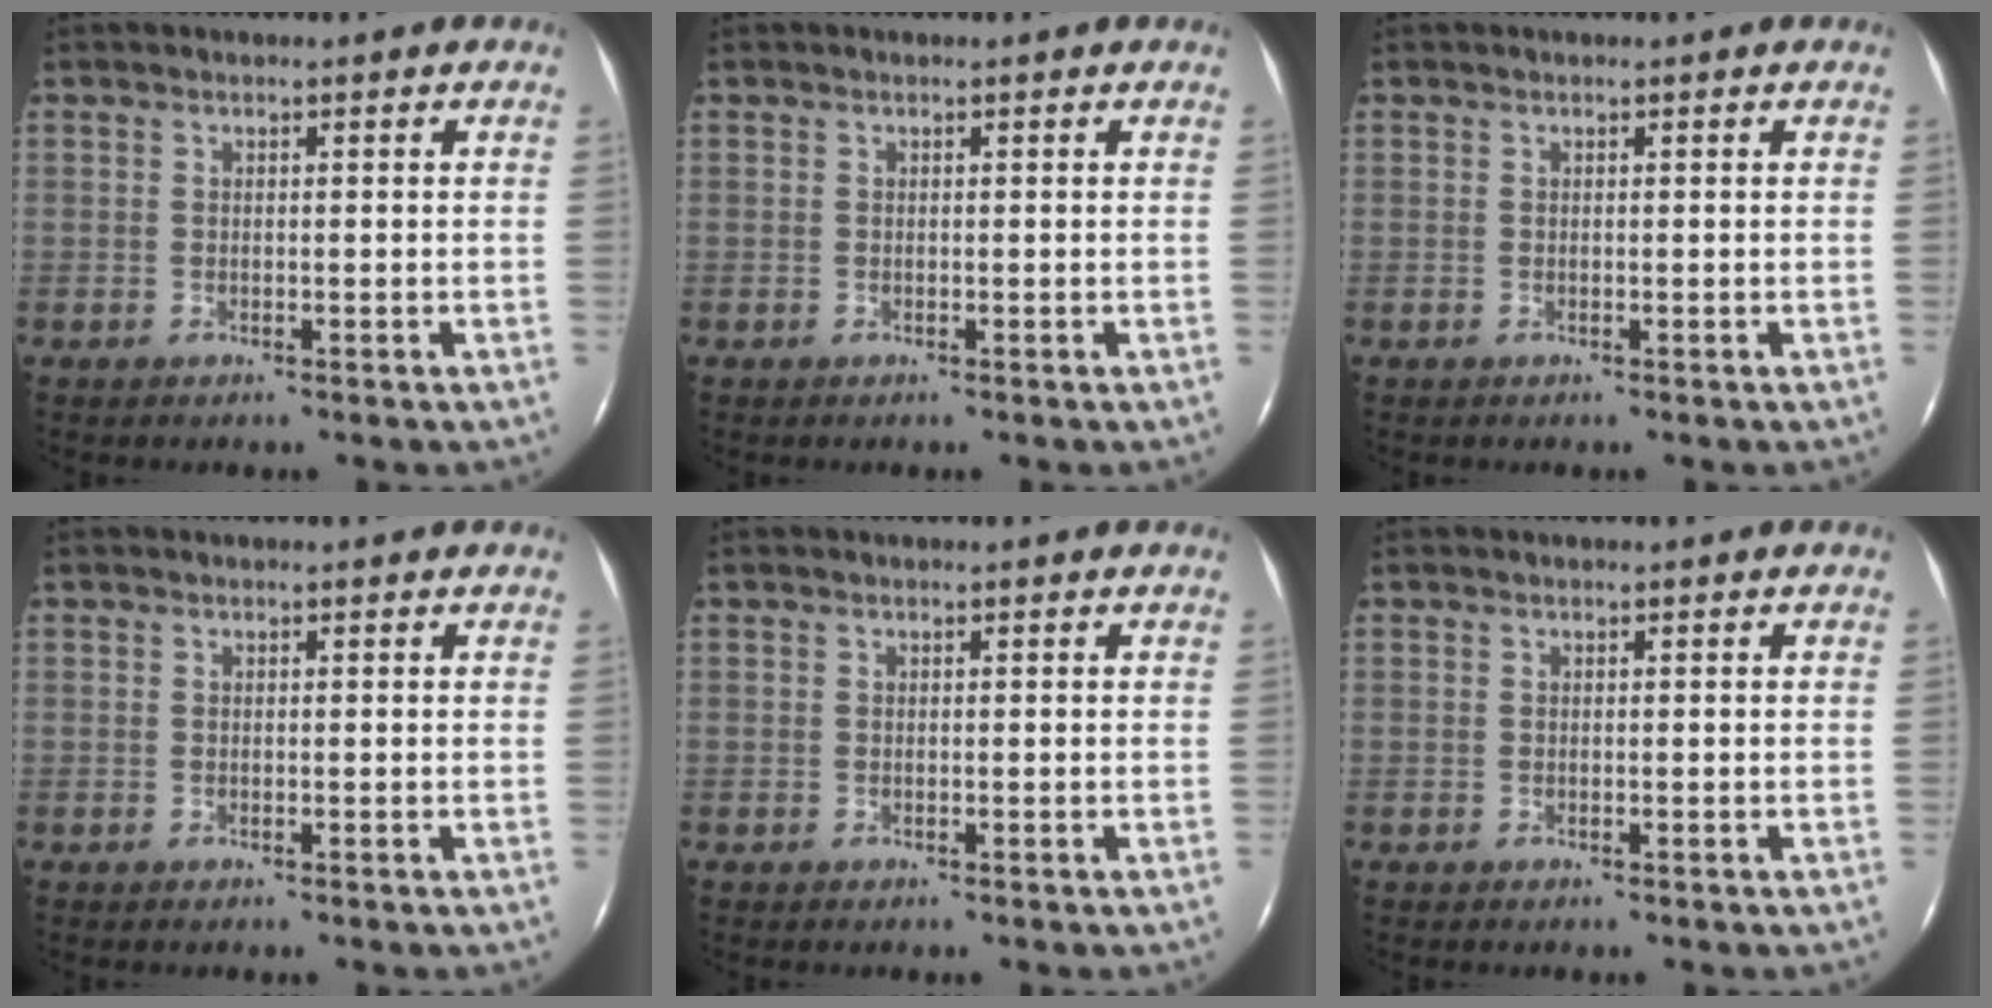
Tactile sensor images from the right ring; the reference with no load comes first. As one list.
[{"total": 0.0}, {"total": 0.0}, {"total": 0.5, "force": [0.5, 0.2, 0.1], "torque": [-0.007, 0.003, 0.000]}, {"total": 0.0}, {"total": 0.0}]